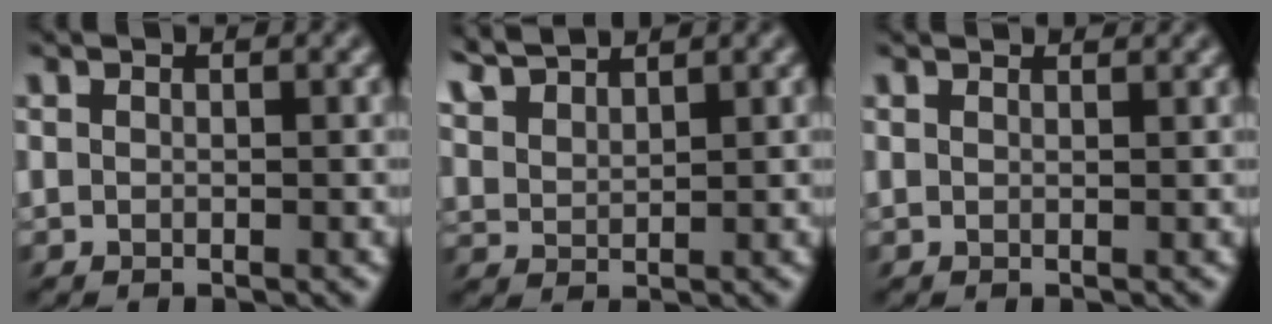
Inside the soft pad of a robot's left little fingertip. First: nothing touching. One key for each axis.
{"total": 3.6, "fx": 3.3, "fy": 0.3, "fz": 1.5, "tx": -0.042, "ty": 0.016, "tz": 0.052}
{"total": 1.6, "fx": 1.5, "fy": 0.2, "fz": 0.3, "tx": -0.016, "ty": 0.008, "tz": 0.028}